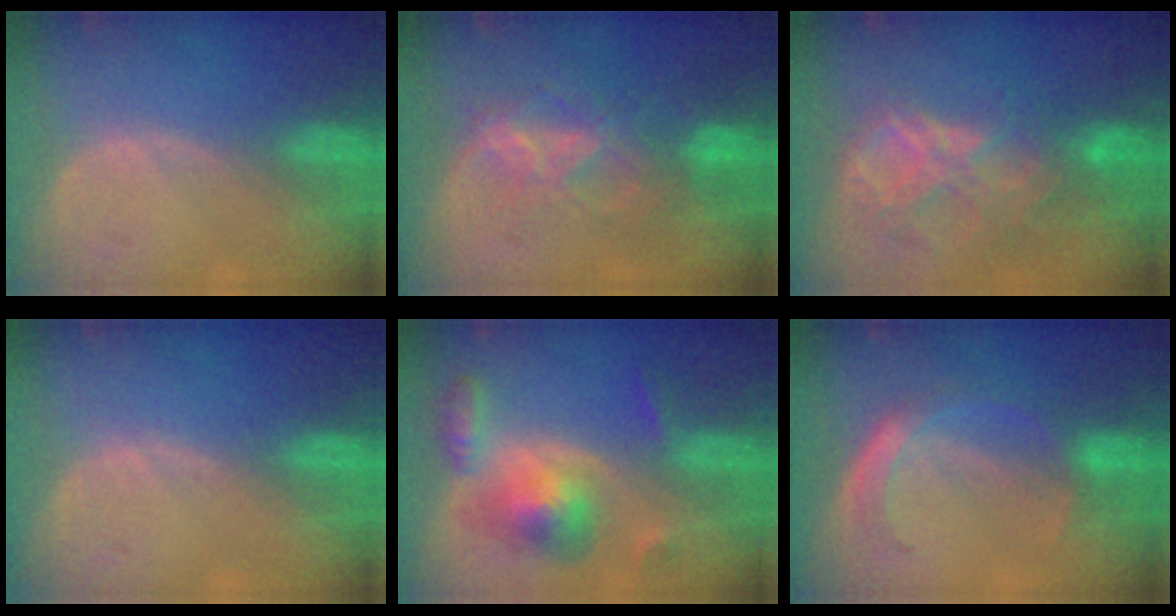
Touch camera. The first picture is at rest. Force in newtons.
{"total": 7.1, "press": 6.7, "slide": 2.4}
{"total": 9.2, "press": 7.8, "slide": 4.8}
{"total": 0.0}
{"total": 7.9, "press": 7.9, "slide": 0.5}
{"total": 5.6, "press": 5.1, "slide": 2.3}